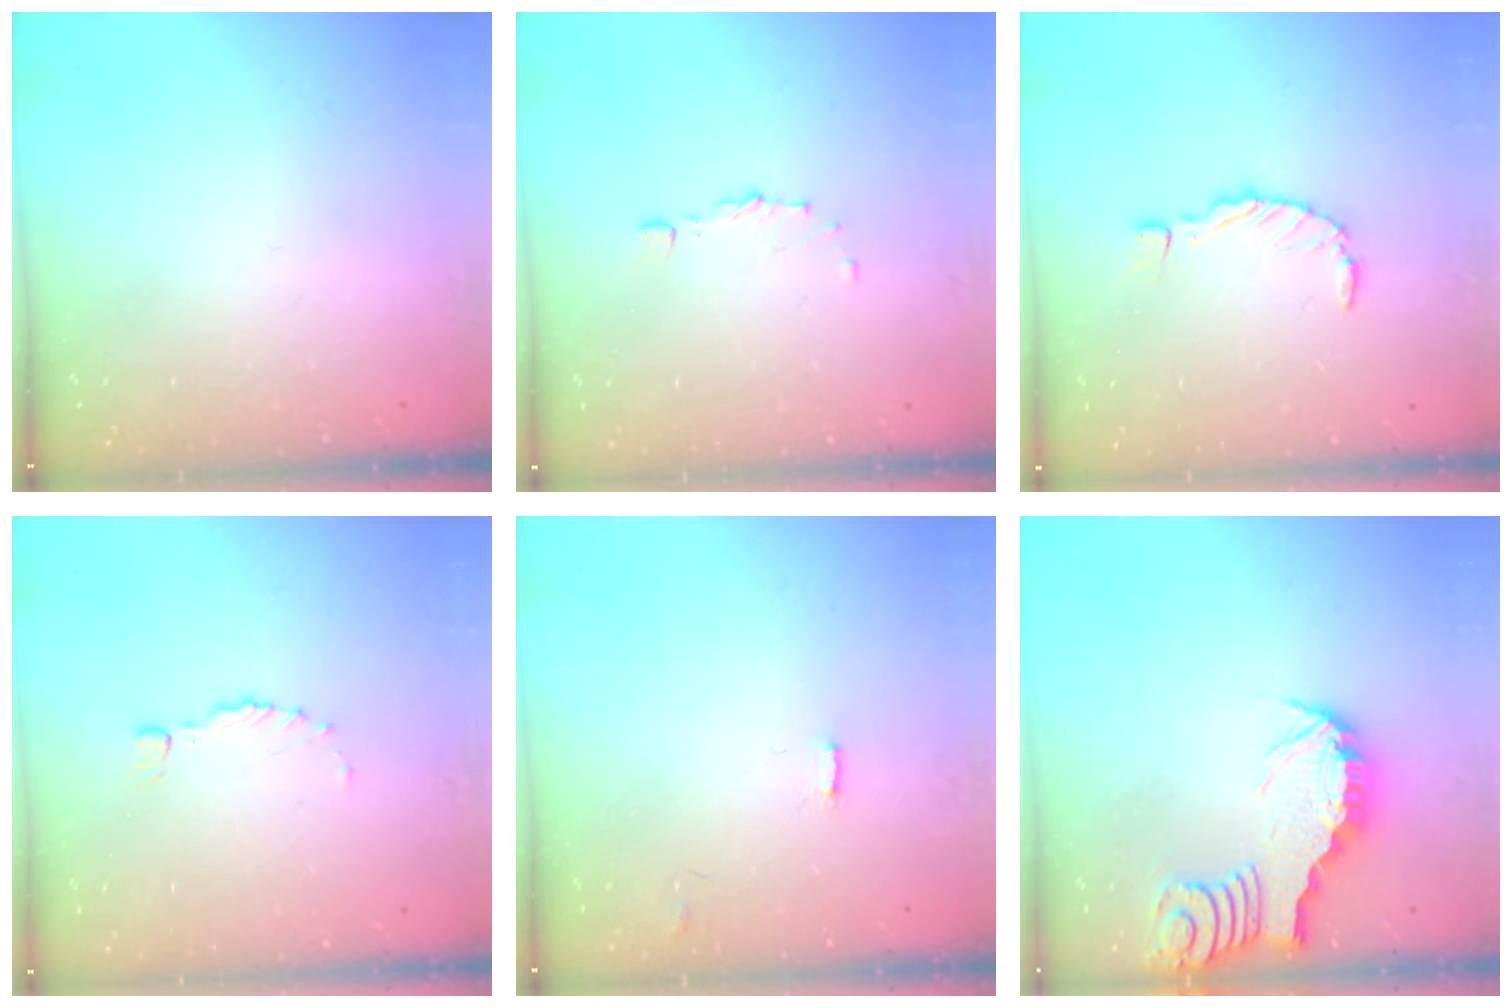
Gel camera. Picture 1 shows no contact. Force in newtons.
{"total": 4.0, "press": 3.9, "slide": 0.7}
{"total": 0.0}
{"total": 0.0}
{"total": 1.2, "press": 1.2, "slide": 0.1}
{"total": 3.1, "press": 3.1, "slide": 0.3}